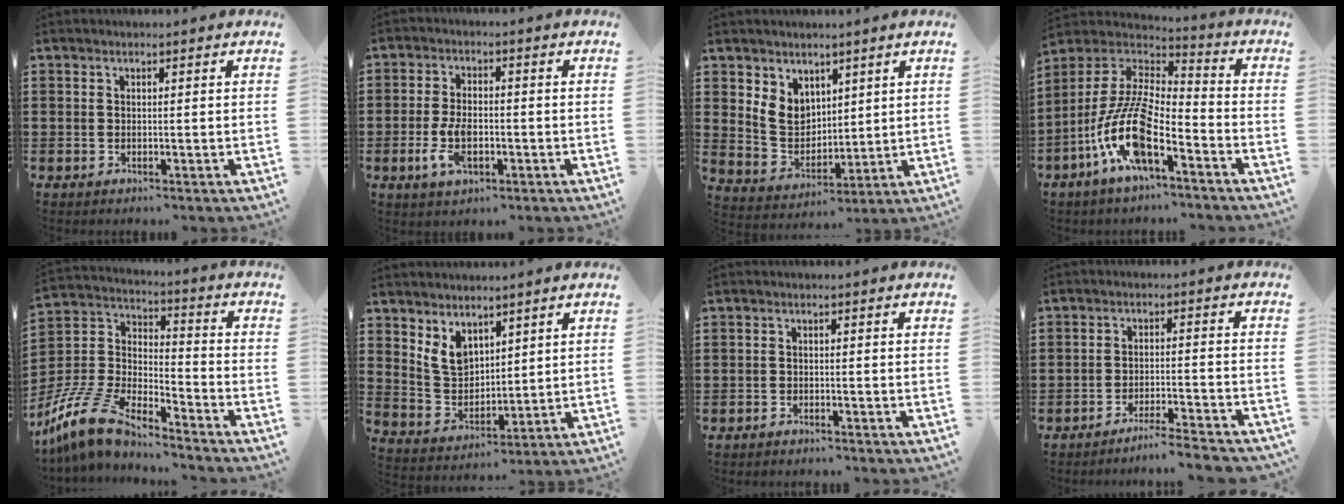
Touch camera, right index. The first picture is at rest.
{"total": 5.5, "force": [-1.6, 2.8, 4.4], "torque": [-0.107, -0.004, -0.032]}
{"total": 6.6, "force": [3.1, 5.3, 2.4], "torque": [-0.070, 0.008, 0.061]}
{"total": 12.8, "force": [-6.6, 4.0, 10.3], "torque": [-0.242, -0.009, -0.137]}
{"total": 11.4, "force": [-9.8, 3.0, 4.9], "torque": [-0.135, 0.014, -0.207]}
{"total": 5.7, "force": [3.6, 3.8, 2.3], "torque": [-0.069, -0.002, 0.067]}
{"total": 1.2, "force": [-1.1, 0.2, -0.1], "torque": [-0.002, 0.003, -0.025]}
{"total": 4.2, "force": [-4.1, -0.5, 1.1], "torque": [-0.019, -0.006, -0.083]}